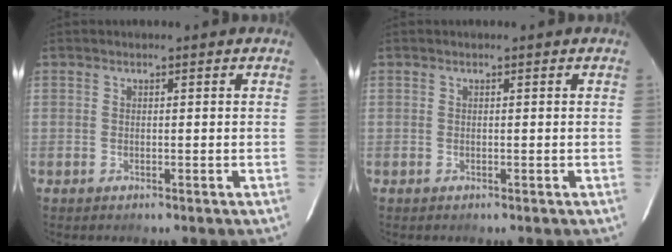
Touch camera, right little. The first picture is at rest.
{"total": 0.0}